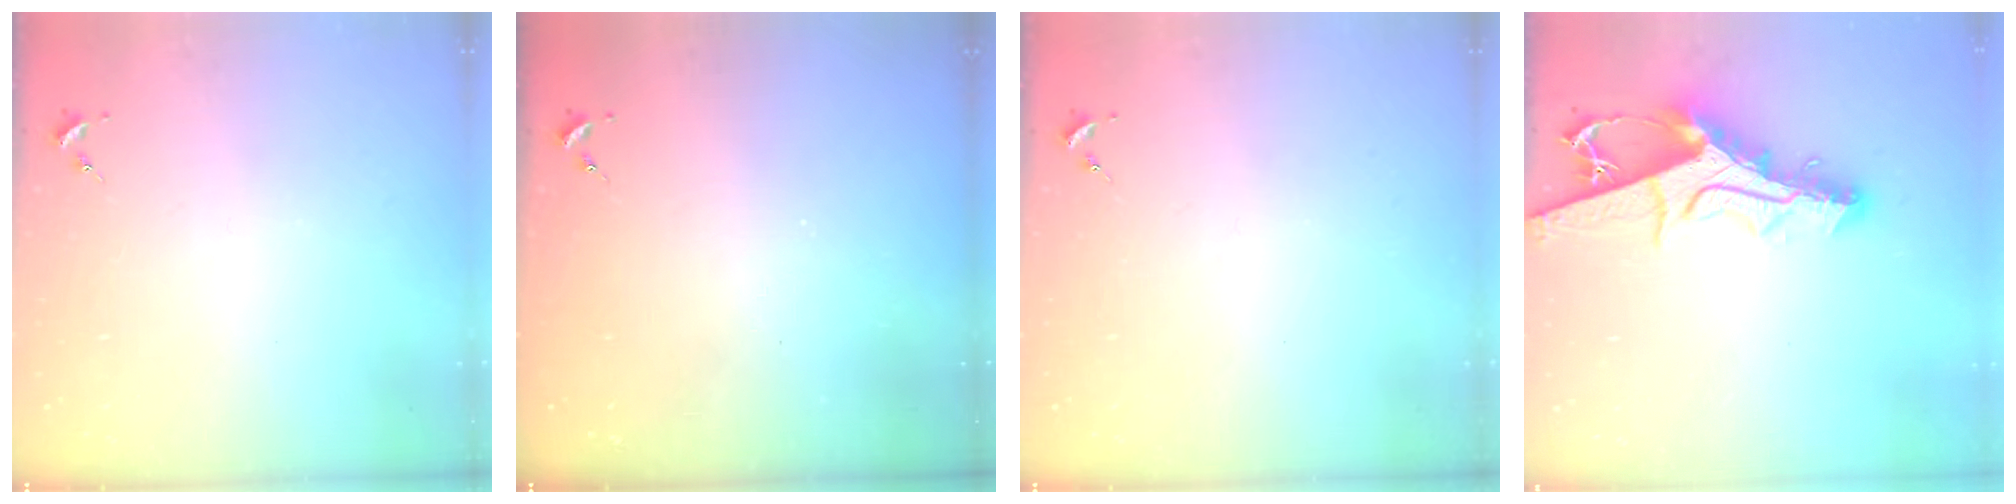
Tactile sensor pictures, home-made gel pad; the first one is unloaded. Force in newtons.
{"total": 0.0}
{"total": 0.0}
{"total": 16.7, "press": 16.7, "slide": 1.1}